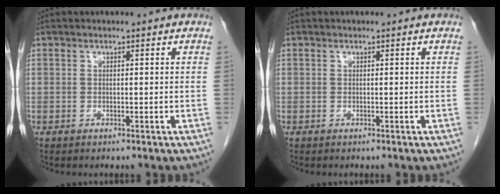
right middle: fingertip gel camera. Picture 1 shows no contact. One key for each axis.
{"total": 0.0}